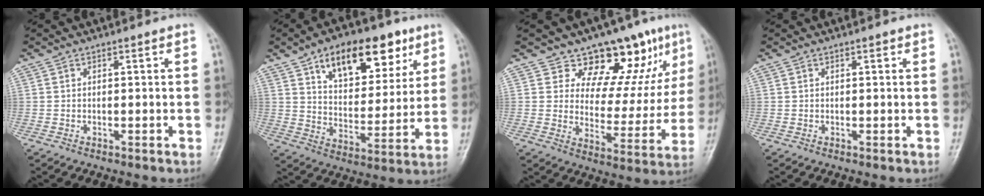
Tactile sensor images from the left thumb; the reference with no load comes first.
{"total": 18.2, "force": [9.7, 9.6, 11.9], "torque": [-0.125, -0.033, 0.156]}
{"total": 14.8, "force": [9.6, 7.6, 8.3], "torque": [-0.048, -0.060, 0.144]}
{"total": 0.7, "force": [0.4, 0.4, 0.5], "torque": [-0.003, 0.000, 0.005]}